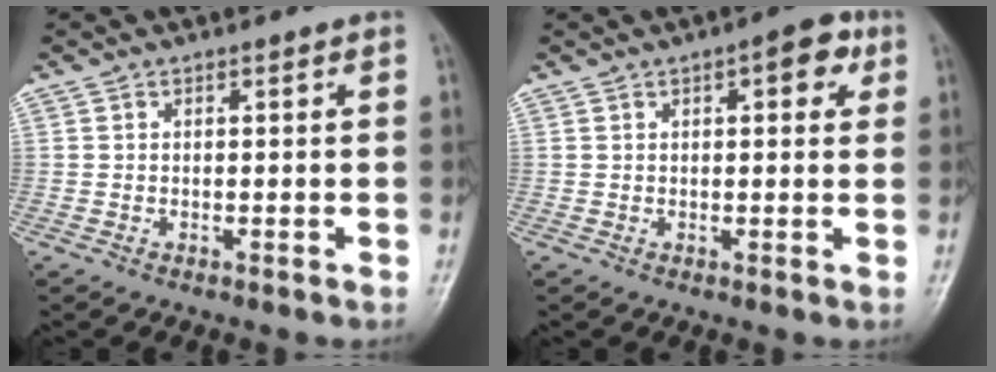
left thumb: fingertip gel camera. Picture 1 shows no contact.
{"total": 5.7, "force": [2.3, 2.4, 4.6], "torque": [-0.040, 0.001, 0.020]}